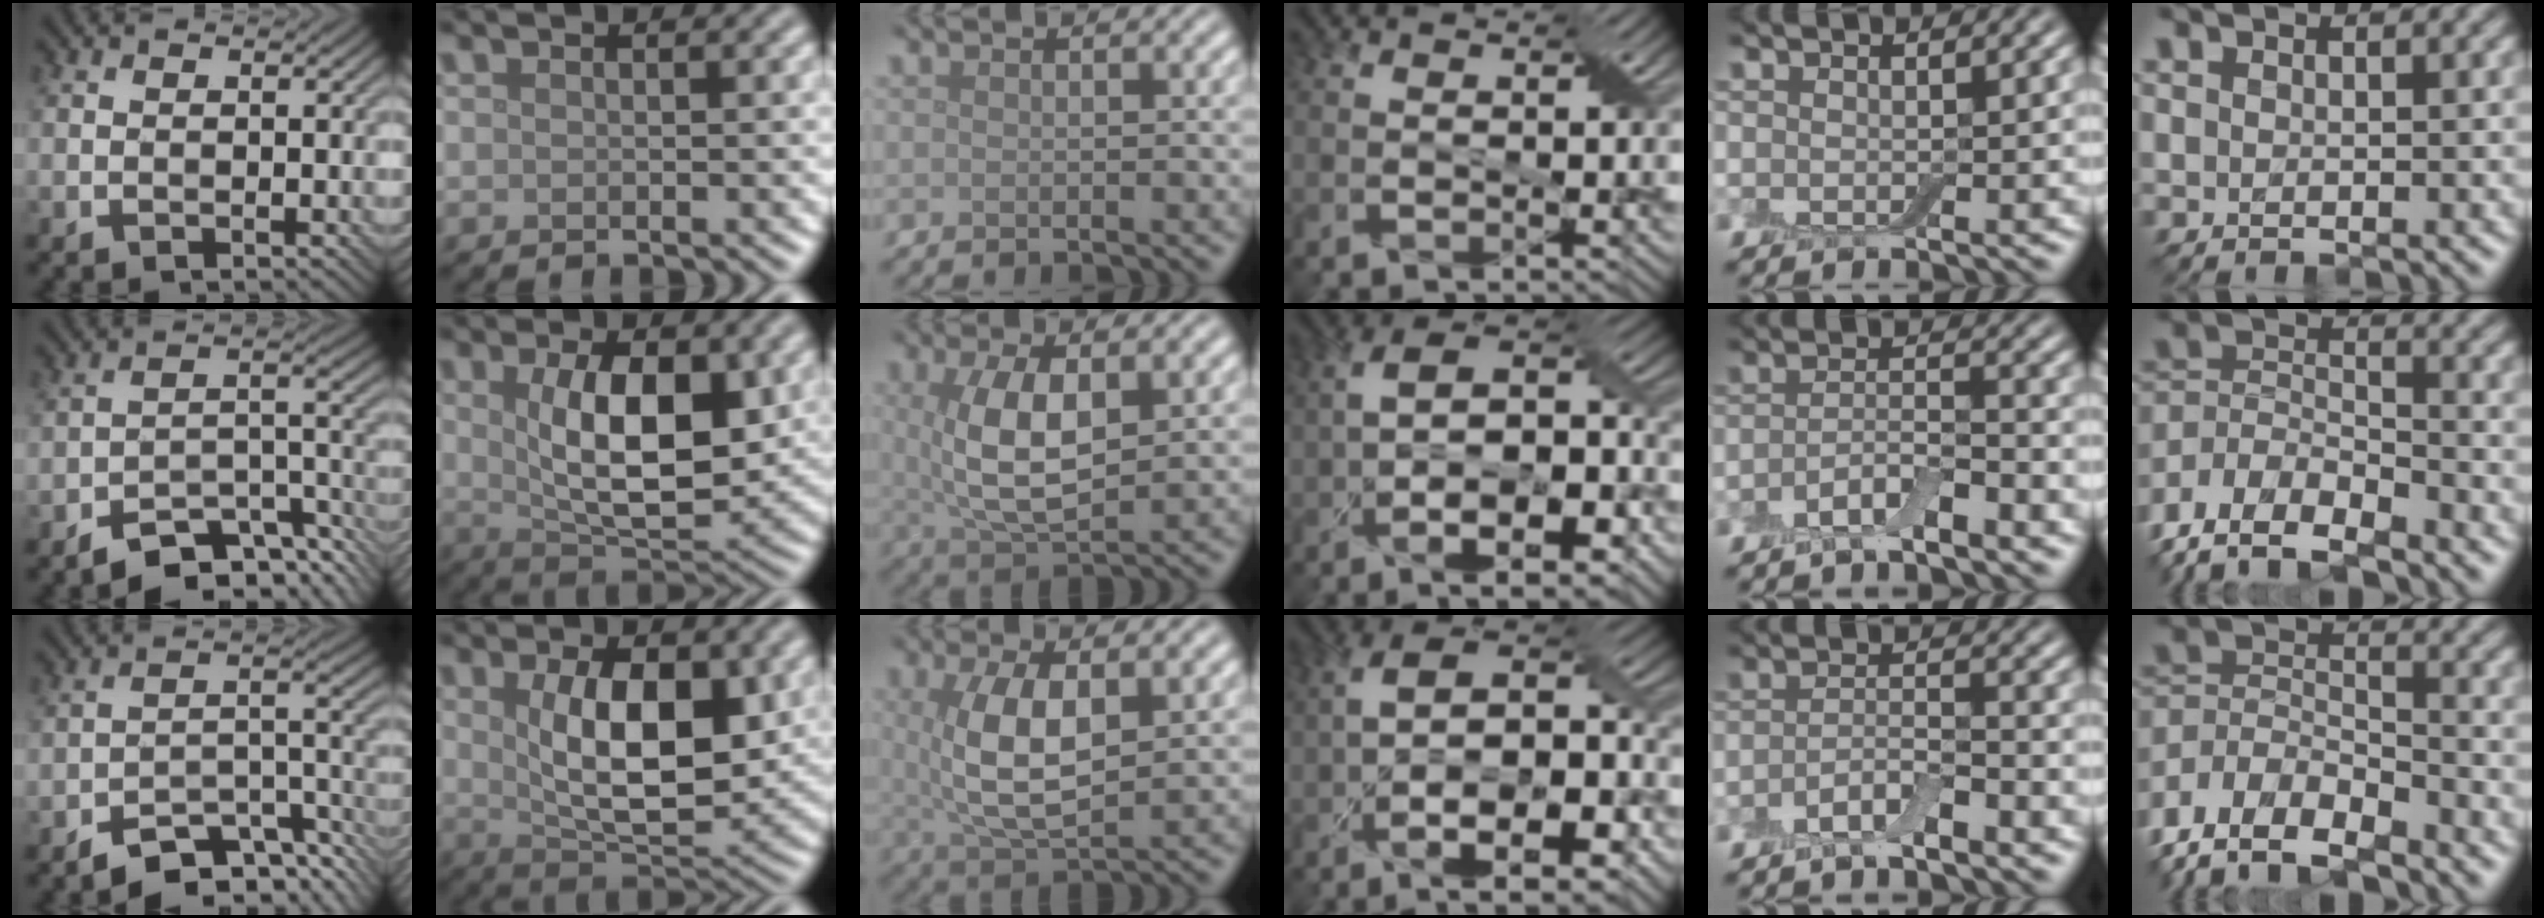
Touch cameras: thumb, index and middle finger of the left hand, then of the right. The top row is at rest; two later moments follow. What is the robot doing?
{"motion": "wrap", "object": "bandage"}